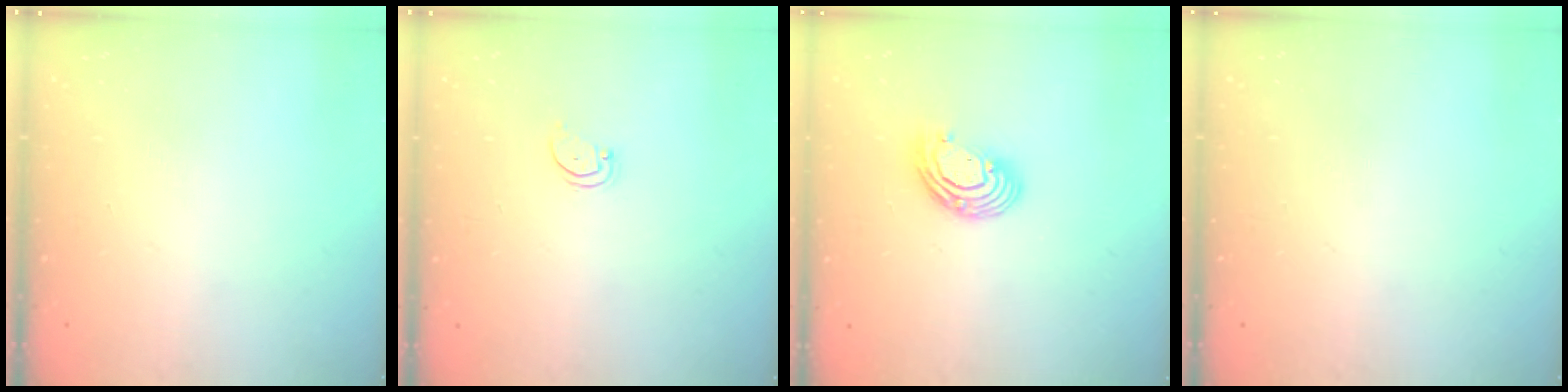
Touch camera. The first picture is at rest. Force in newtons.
{"total": 1.5, "press": 1.5, "slide": 0.1}
{"total": 9.0, "press": 9.0, "slide": 0.7}
{"total": 0.0}